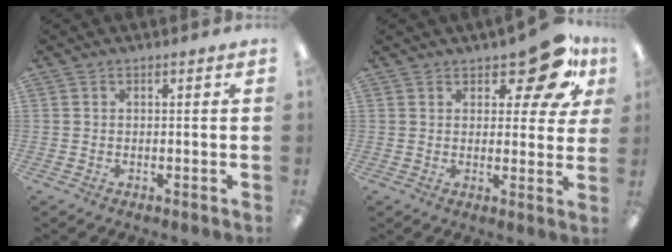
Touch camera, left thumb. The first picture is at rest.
{"total": 12.1, "force": [7.6, 5.2, 7.8], "torque": [-0.093, -0.042, 0.130]}